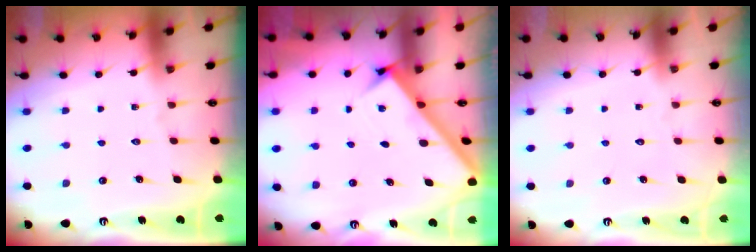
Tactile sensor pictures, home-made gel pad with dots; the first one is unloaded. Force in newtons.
{"total": 2.7, "press": 2.7, "slide": 0.4}
{"total": 1.7, "press": 1.6, "slide": 0.1}